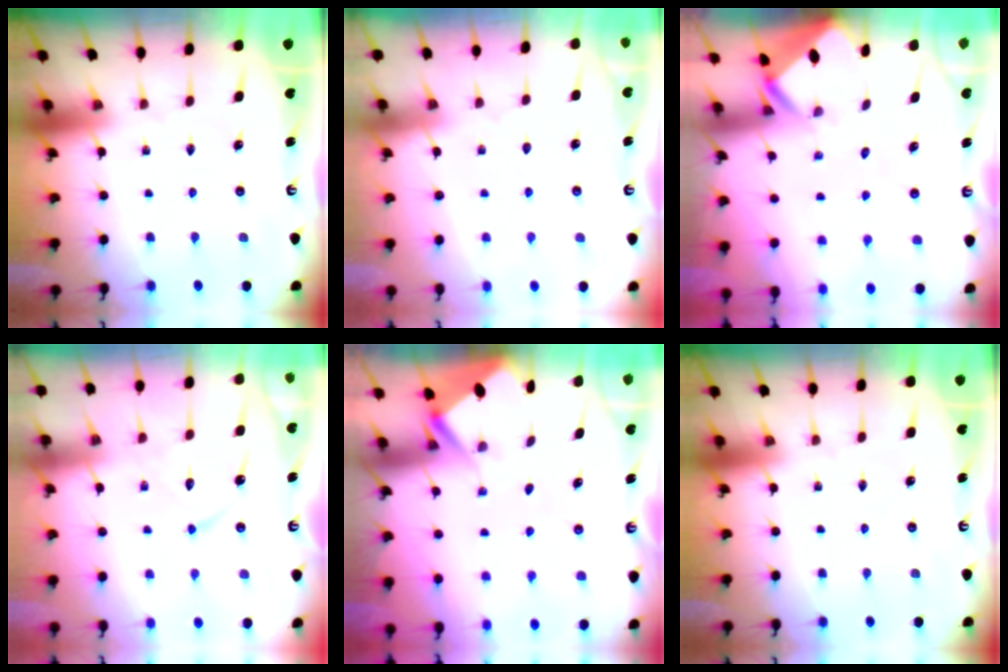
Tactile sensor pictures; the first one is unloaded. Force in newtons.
{"total": 2.3, "press": 2.3, "slide": 0.4}
{"total": 2.5, "press": 2.5, "slide": 0.1}
{"total": 9.6, "press": 9.6, "slide": 0.8}
{"total": 2.8, "press": 2.8, "slide": 0.1}
{"total": 0.0}